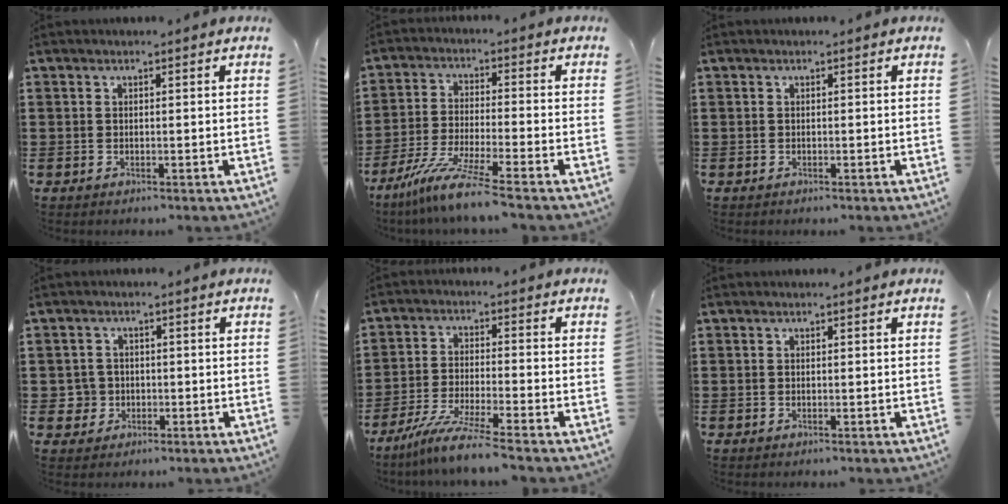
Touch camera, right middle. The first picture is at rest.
{"total": 7.9, "force": [-6.3, -0.3, 4.8], "torque": [-0.108, -0.017, -0.125]}
{"total": 0.0}
{"total": 3.2, "force": [-0.6, 3.0, 0.6], "torque": [-0.025, 0.007, -0.016]}
{"total": 7.0, "force": [-5.9, -0.4, 3.8], "torque": [-0.084, -0.020, -0.115]}
{"total": 0.0}